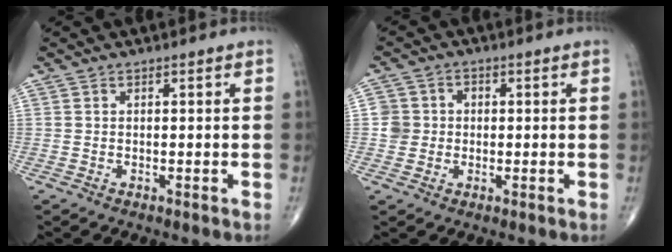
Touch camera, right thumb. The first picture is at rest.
{"total": 4.4, "force": [-0.1, 4.3, 0.8], "torque": [0.012, 0.011, -0.006]}